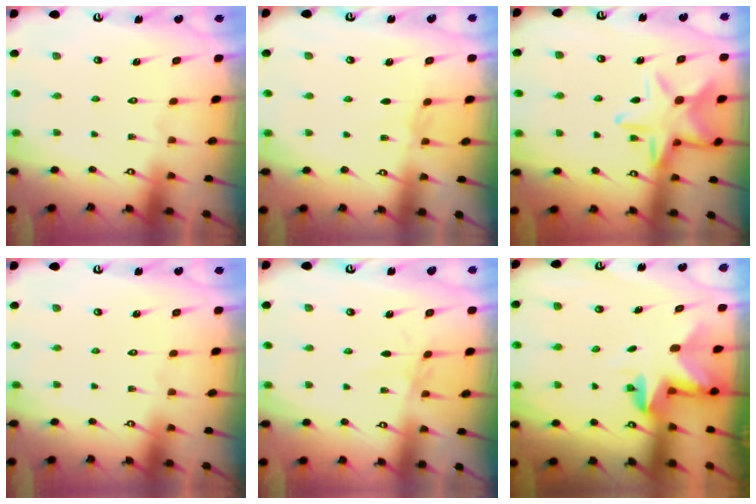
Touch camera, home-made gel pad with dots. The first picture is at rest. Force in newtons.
{"total": 2.9, "press": 2.9, "slide": 0.5}
{"total": 14.1, "press": 14.0, "slide": 1.0}
{"total": 0.0}
{"total": 1.8, "press": 1.8, "slide": 0.4}
{"total": 3.3, "press": 3.3, "slide": 0.2}